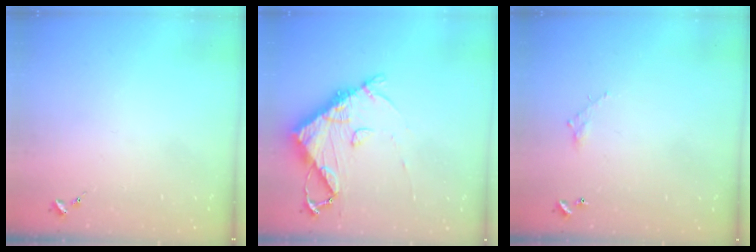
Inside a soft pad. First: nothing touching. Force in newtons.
{"total": 11.0, "press": 10.9, "slide": 1.4}
{"total": 3.5, "press": 3.5, "slide": 0.2}